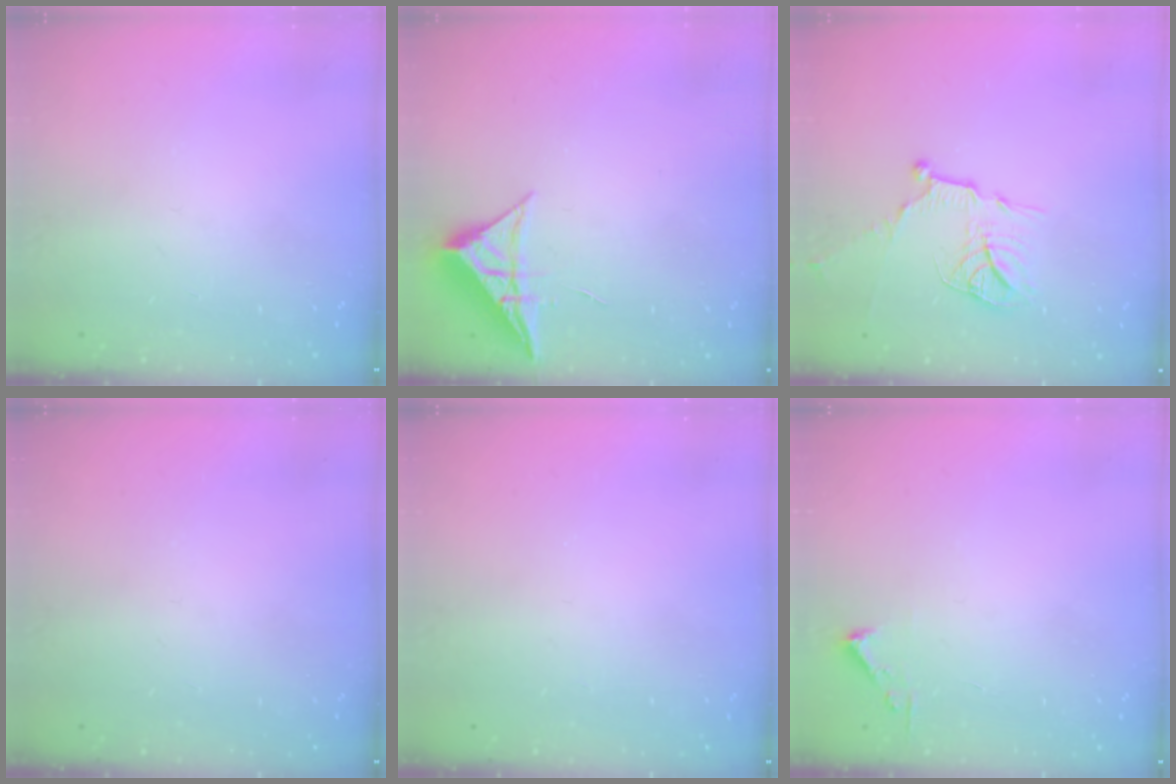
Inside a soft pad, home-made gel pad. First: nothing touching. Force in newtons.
{"total": 6.6, "press": 6.6, "slide": 0.2}
{"total": 14.1, "press": 14.1, "slide": 1.4}
{"total": 0.0}
{"total": 0.0}
{"total": 2.4, "press": 2.4, "slide": 0.3}